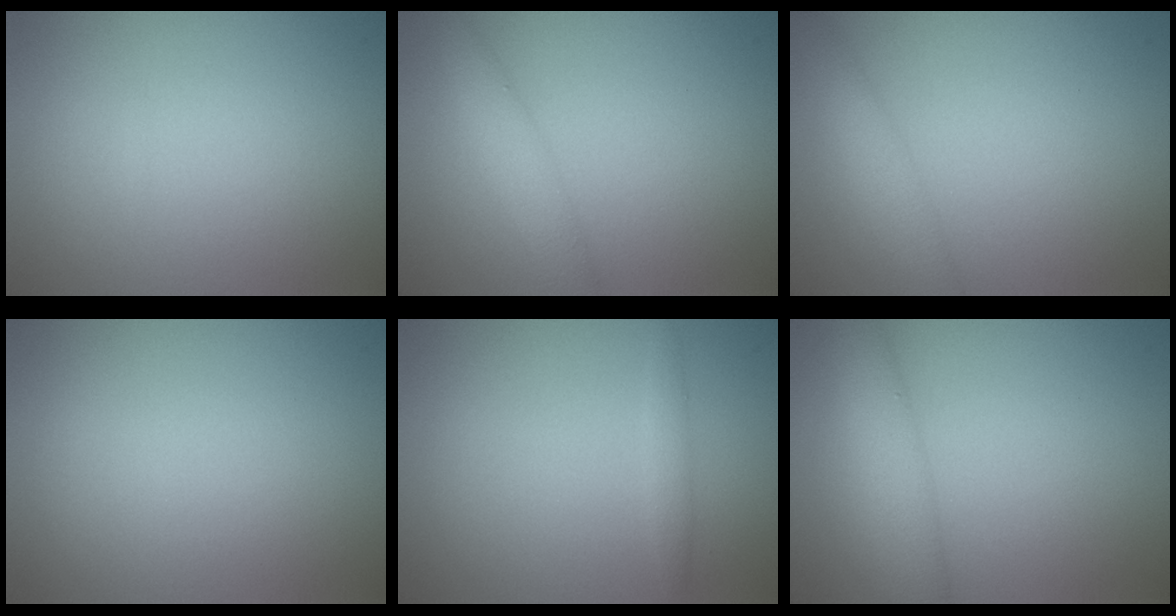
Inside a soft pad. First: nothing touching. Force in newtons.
{"total": 2.7, "press": 2.7, "slide": 0.2}
{"total": 3.0, "press": 3.0, "slide": 0.1}
{"total": 0.0}
{"total": 1.1, "press": 1.1, "slide": 0.0}
{"total": 3.7, "press": 3.7, "slide": 0.2}